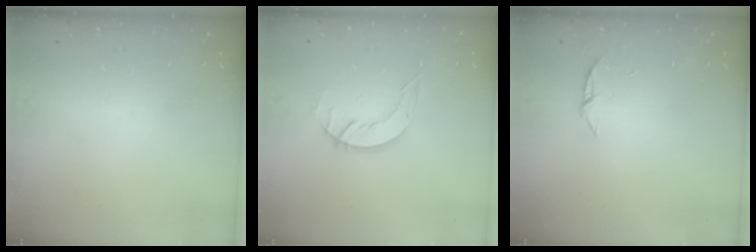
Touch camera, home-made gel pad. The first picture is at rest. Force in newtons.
{"total": 6.1, "press": 6.1, "slide": 0.5}
{"total": 4.3, "press": 4.3, "slide": 0.4}